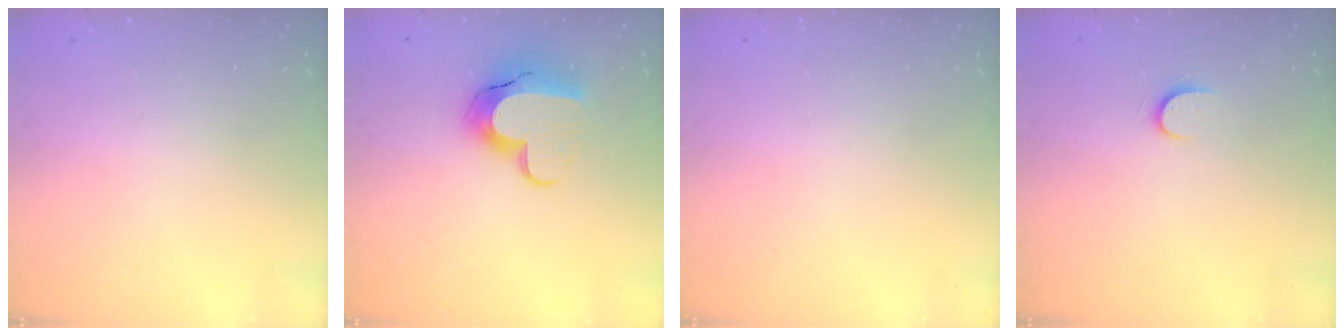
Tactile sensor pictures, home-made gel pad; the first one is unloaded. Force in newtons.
{"total": 12.9, "press": 12.9, "slide": 0.9}
{"total": 0.0}
{"total": 5.2, "press": 5.2, "slide": 0.6}